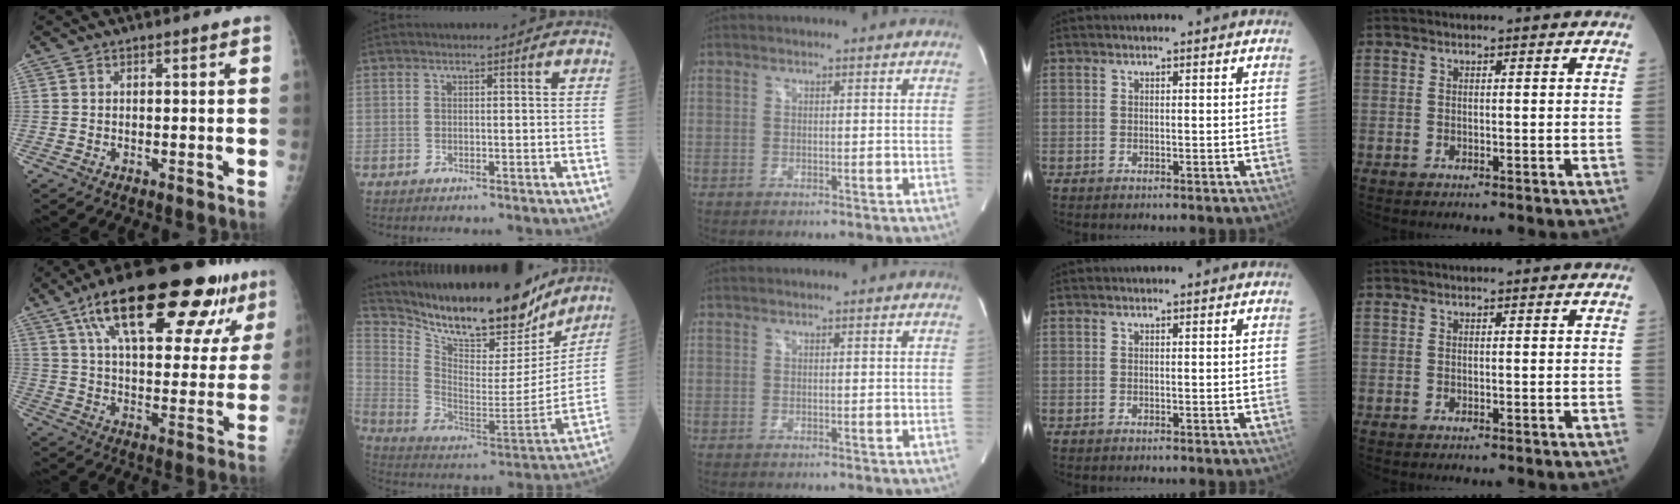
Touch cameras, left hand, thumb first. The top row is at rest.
{"thumb": {"total": 28.7, "force": [15.9, 10.1, 21.7], "torque": [-0.307, -0.006, 0.248]}, "index": {"total": 24.6, "force": [21.2, 5.8, 10.9], "torque": [-0.197, -0.026, 0.331]}}